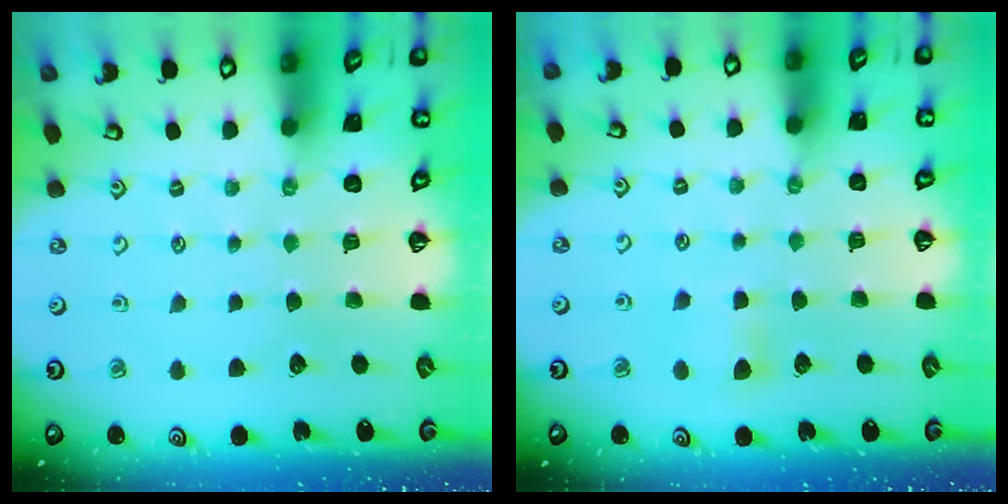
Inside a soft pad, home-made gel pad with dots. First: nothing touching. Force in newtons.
{"total": 5.1, "press": 5.0, "slide": 1.0}